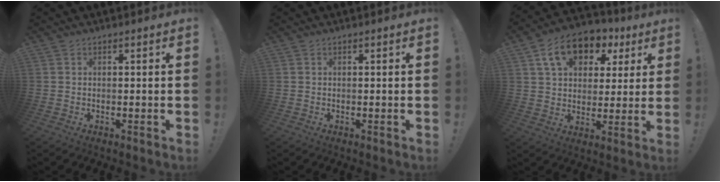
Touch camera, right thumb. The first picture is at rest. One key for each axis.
{"total": 0.0}
{"total": 14.5, "fx": 7.2, "fy": 9.9, "fz": 7.9, "tx": -0.116, "ty": -0.026, "tz": 0.133}